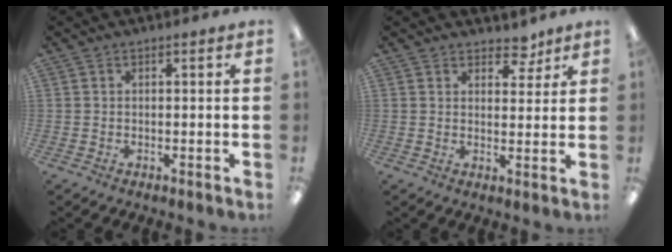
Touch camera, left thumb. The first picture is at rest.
{"total": 4.9, "force": [4.0, 2.5, 1.4], "torque": [0.003, -0.027, 0.066]}